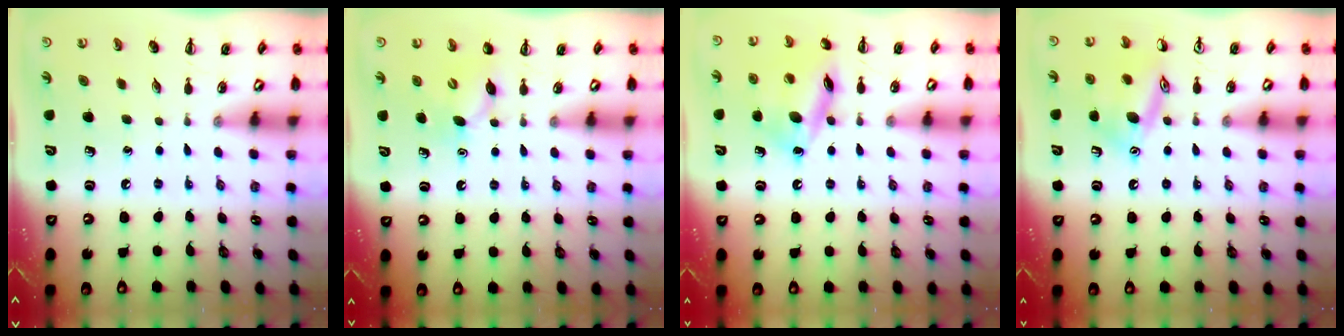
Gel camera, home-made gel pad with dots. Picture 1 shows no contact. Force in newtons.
{"total": 6.8, "press": 6.6, "slide": 1.6}
{"total": 15.0, "press": 14.9, "slide": 1.4}
{"total": 14.0, "press": 13.9, "slide": 1.1}